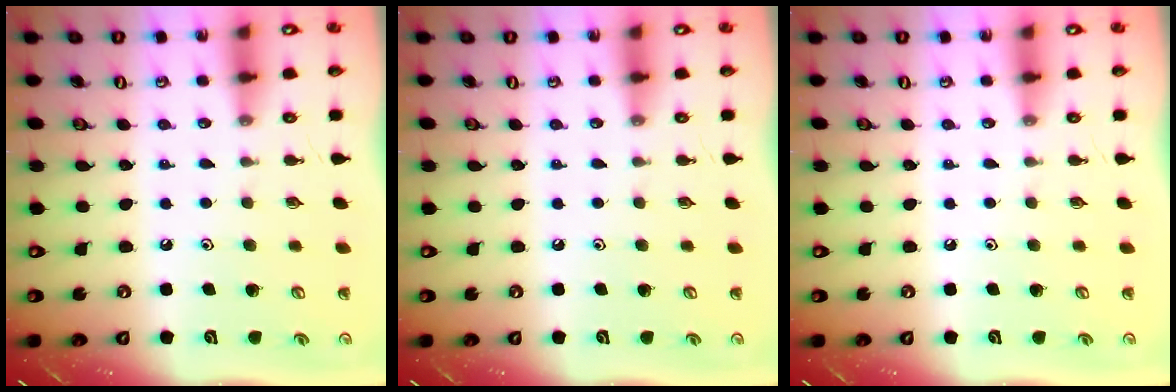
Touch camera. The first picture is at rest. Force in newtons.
{"total": 0.0}
{"total": 0.0}